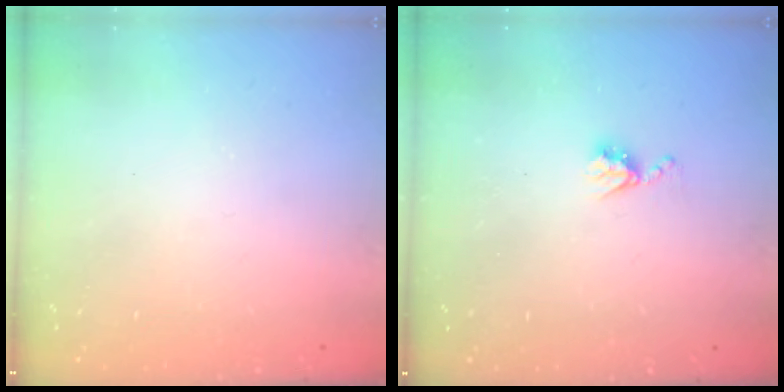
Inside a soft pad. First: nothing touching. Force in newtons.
{"total": 4.2, "press": 4.2, "slide": 0.4}